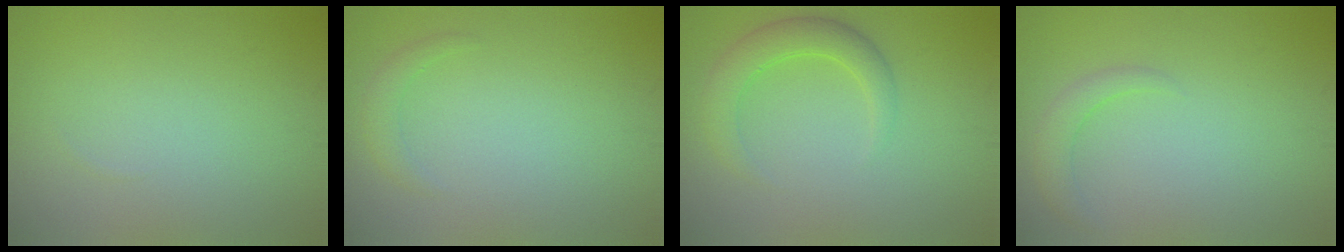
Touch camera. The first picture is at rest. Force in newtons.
{"total": 1.3, "press": 1.3, "slide": 0.1}
{"total": 3.3, "press": 3.3, "slide": 0.3}
{"total": 1.6, "press": 1.6, "slide": 0.2}